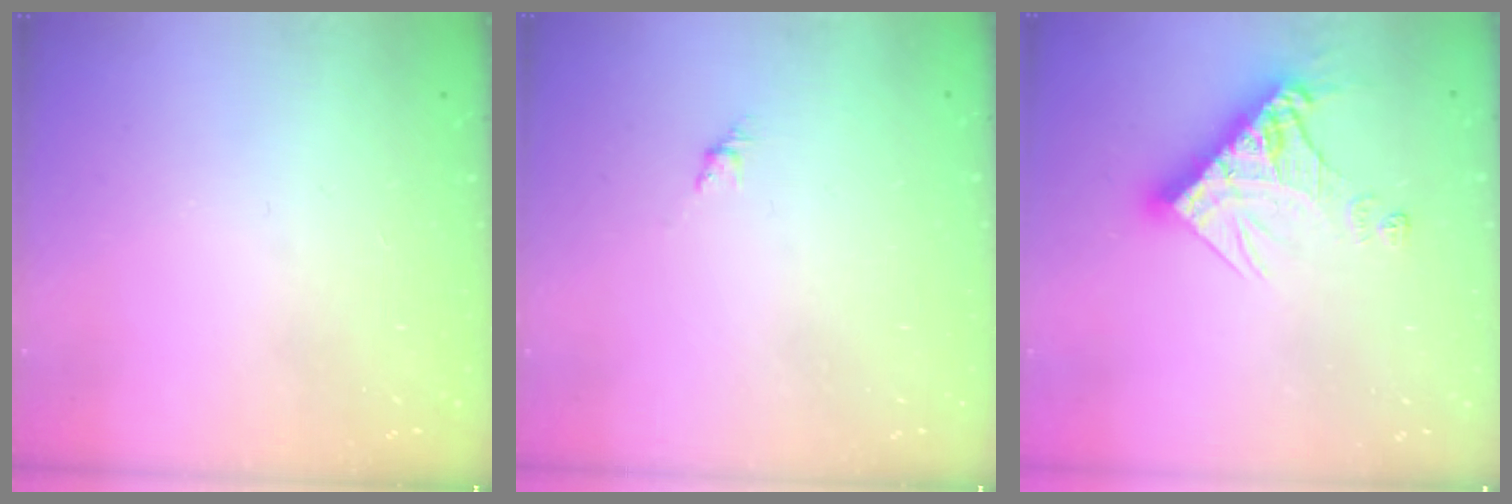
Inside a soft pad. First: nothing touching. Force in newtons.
{"total": 3.0, "press": 2.9, "slide": 0.7}
{"total": 13.9, "press": 13.8, "slide": 1.5}